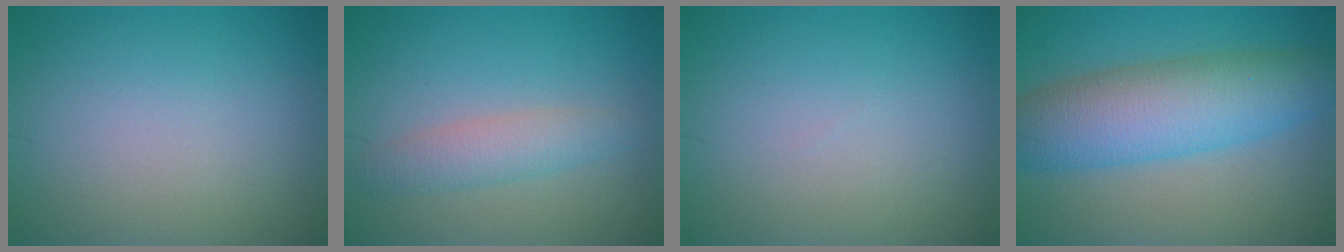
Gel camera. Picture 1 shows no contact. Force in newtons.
{"total": 2.8, "press": 2.8, "slide": 0.1}
{"total": 0.0}
{"total": 8.6, "press": 8.6, "slide": 0.5}